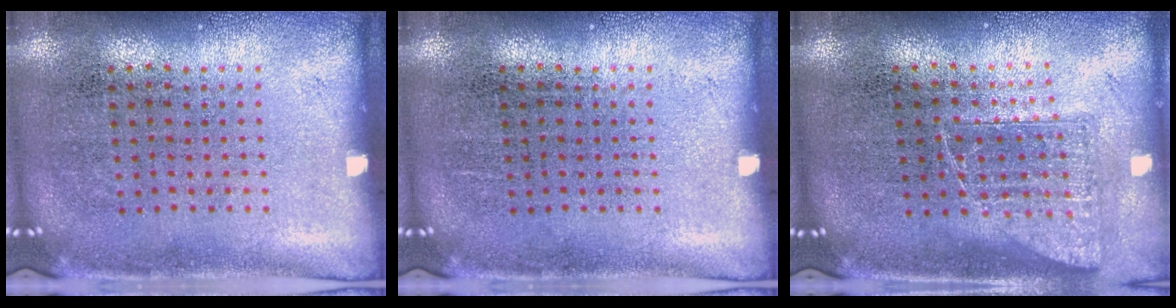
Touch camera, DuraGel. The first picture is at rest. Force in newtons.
{"total": 0.0}
{"total": 1.1, "press": 0.9, "slide": 0.6}